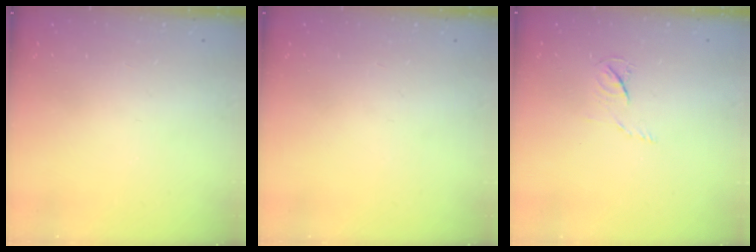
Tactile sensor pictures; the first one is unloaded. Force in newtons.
{"total": 0.0}
{"total": 4.4, "press": 4.4, "slide": 0.6}